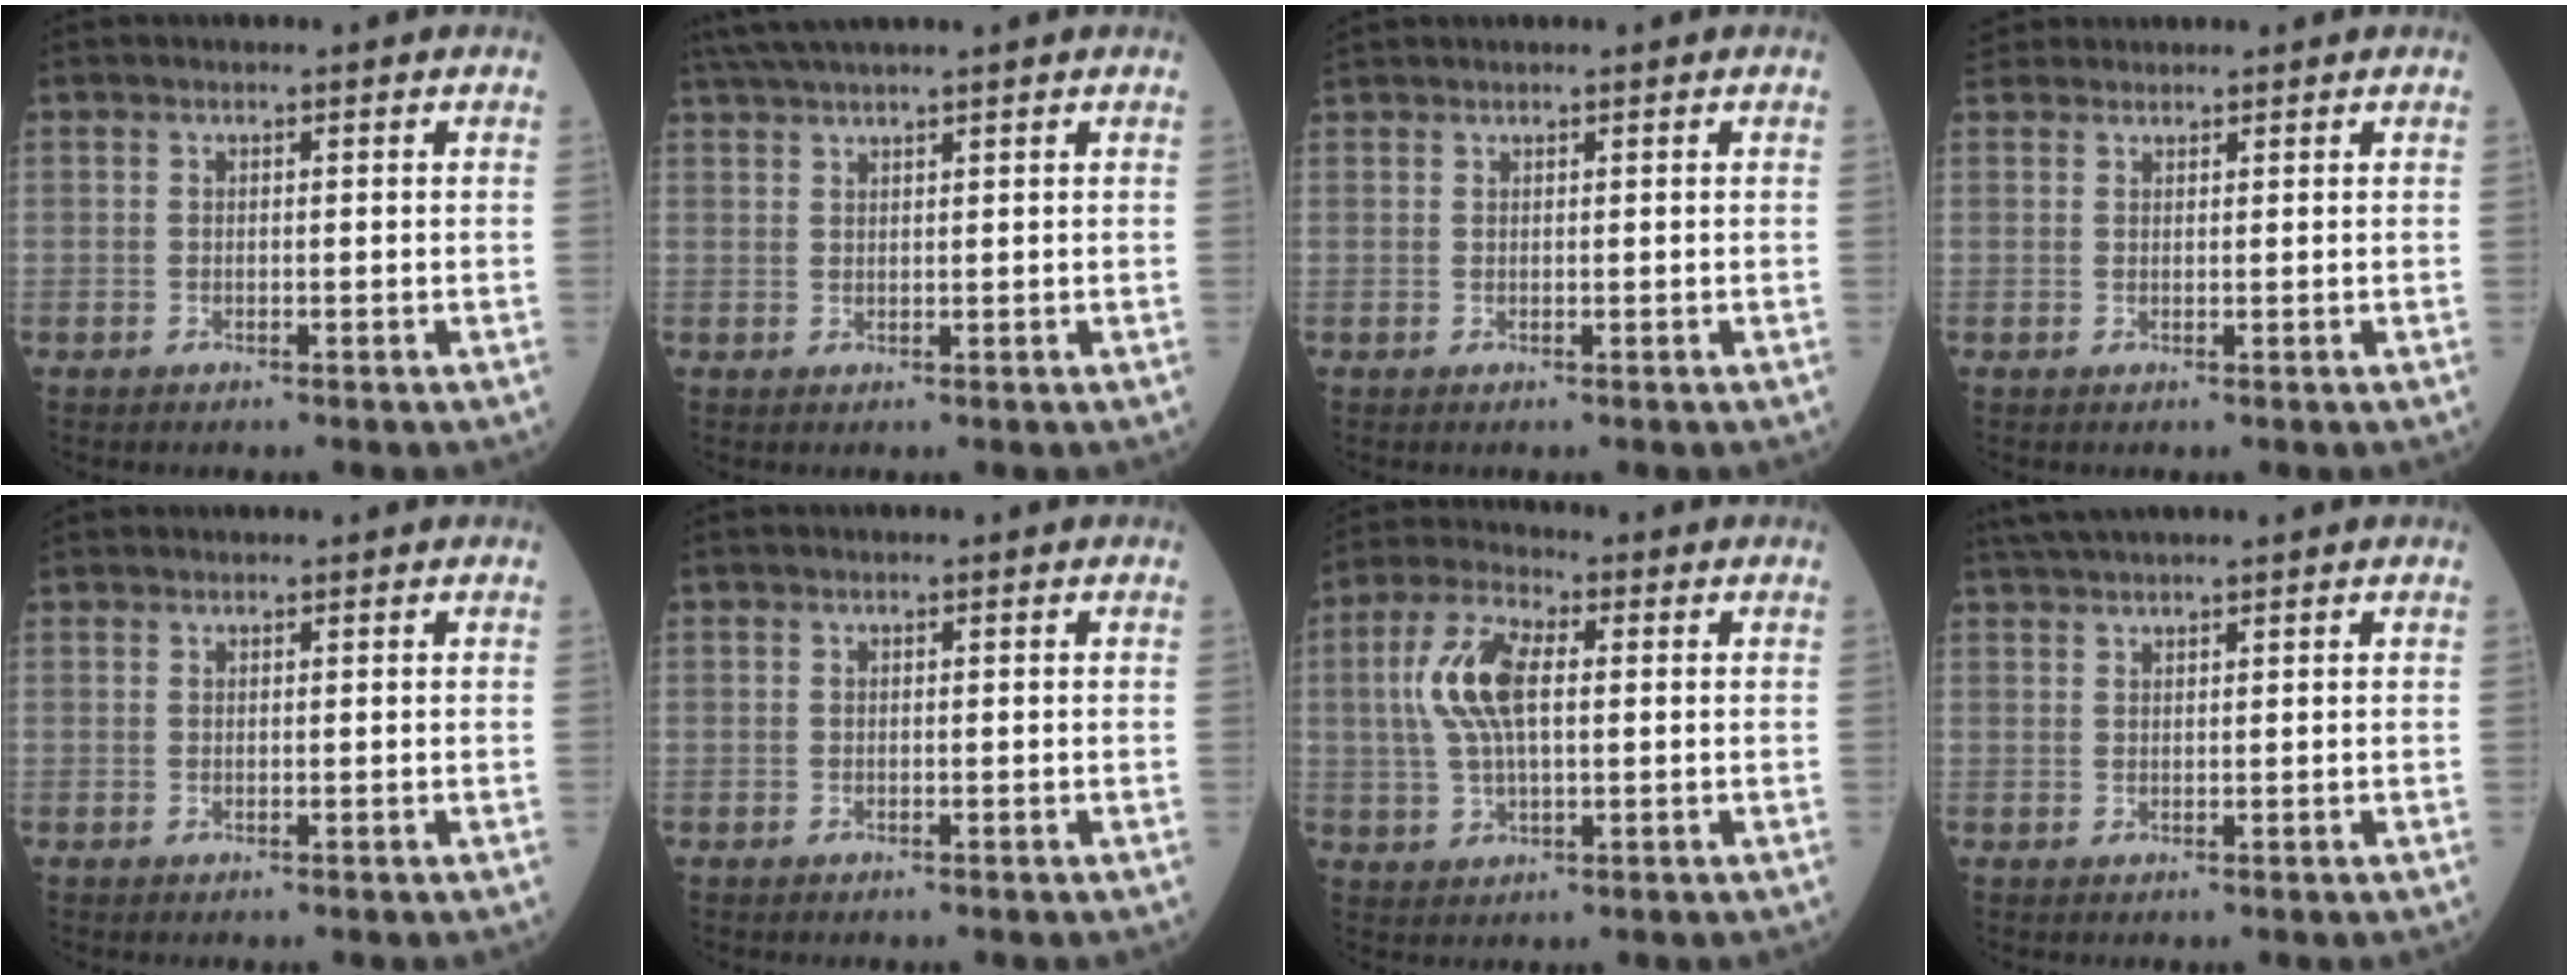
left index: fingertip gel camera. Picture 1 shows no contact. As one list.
[{"total": 6.3, "force": [5.3, -0.9, 3.2], "torque": [-0.055, 0.034, 0.096]}, {"total": 0.7, "force": [0.7, -0.1, 0.0], "torque": [-0.009, 0.015, 0.022]}, {"total": 2.9, "force": [2.8, 0.8, 0.2], "torque": [-0.009, 0.029, 0.051]}, {"total": 0.7, "force": [0.6, 0.2, -0.1], "torque": [-0.008, 0.009, 0.013]}, {"total": 0.0}, {"total": 9.2, "force": [1.4, 3.4, 8.4], "torque": [-0.190, 0.017, 0.026]}, {"total": 5.0, "force": [4.4, -0.4, 2.4], "torque": [-0.042, 0.035, 0.082]}]